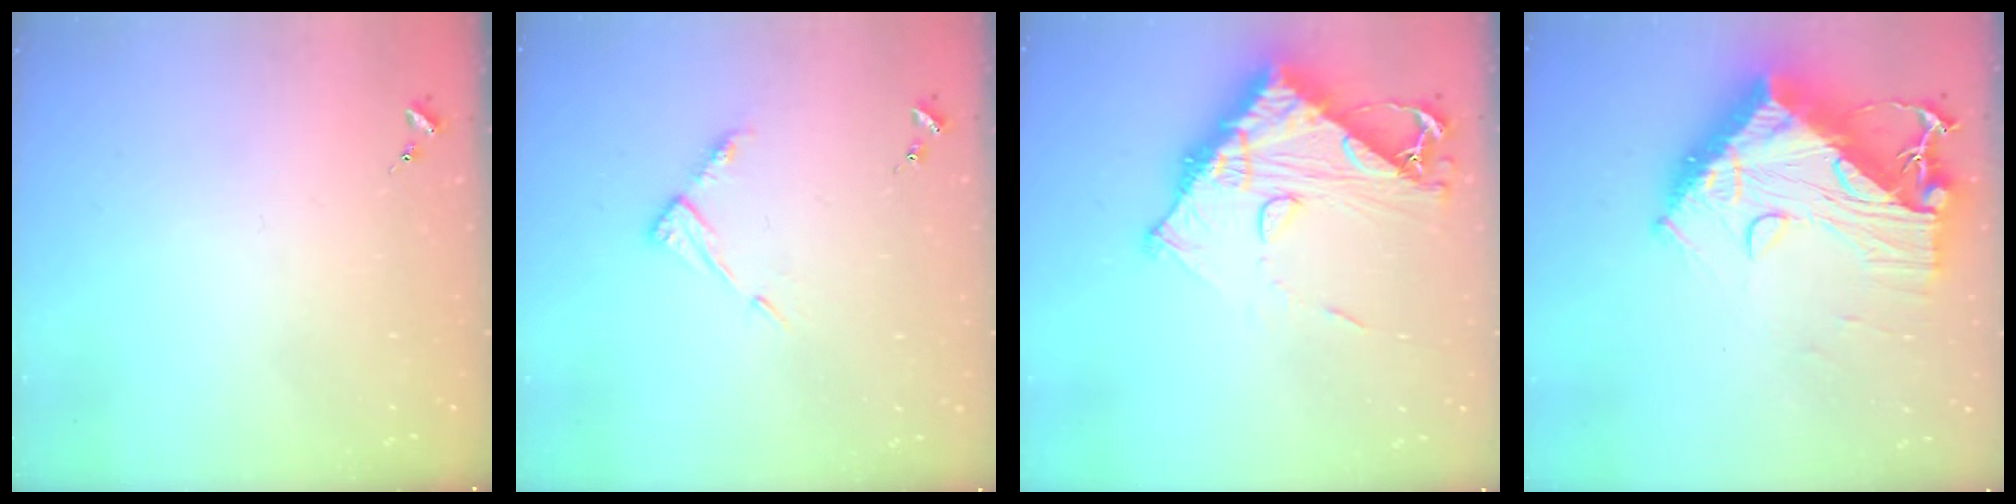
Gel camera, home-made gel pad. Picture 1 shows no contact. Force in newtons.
{"total": 7.4, "press": 7.4, "slide": 0.6}
{"total": 15.0, "press": 14.9, "slide": 1.4}
{"total": 21.2, "press": 21.1, "slide": 2.0}